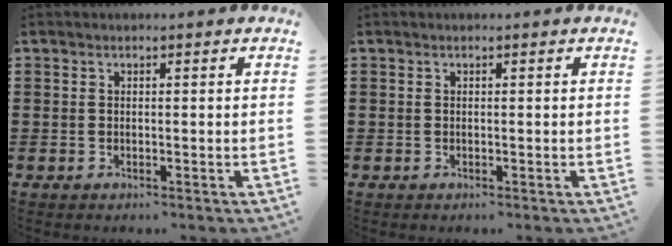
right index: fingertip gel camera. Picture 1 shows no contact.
{"total": 0.0}